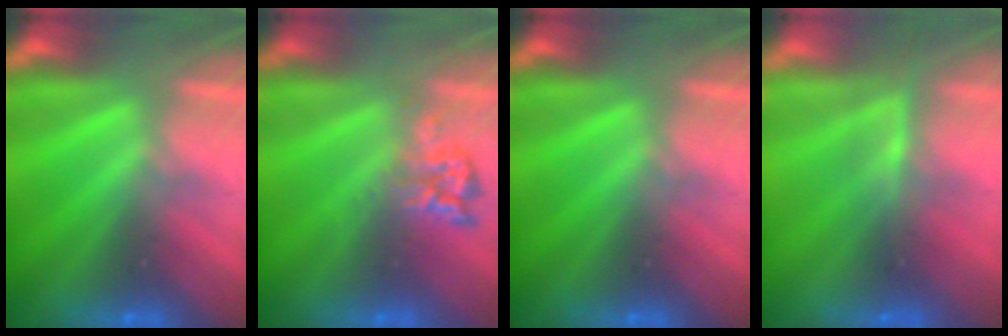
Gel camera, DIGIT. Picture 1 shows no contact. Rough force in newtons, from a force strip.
{"total": 2.4}
{"total": 0.0}
{"total": 3.9}